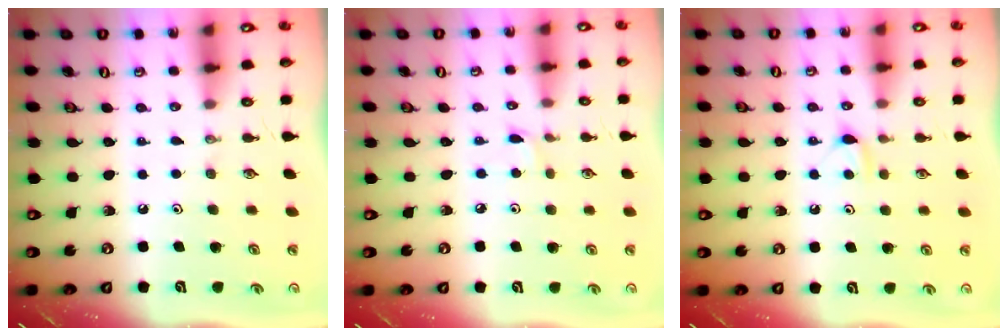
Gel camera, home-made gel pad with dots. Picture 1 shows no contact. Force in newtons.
{"total": 2.8, "press": 2.8, "slide": 0.4}
{"total": 4.8, "press": 4.7, "slide": 0.7}